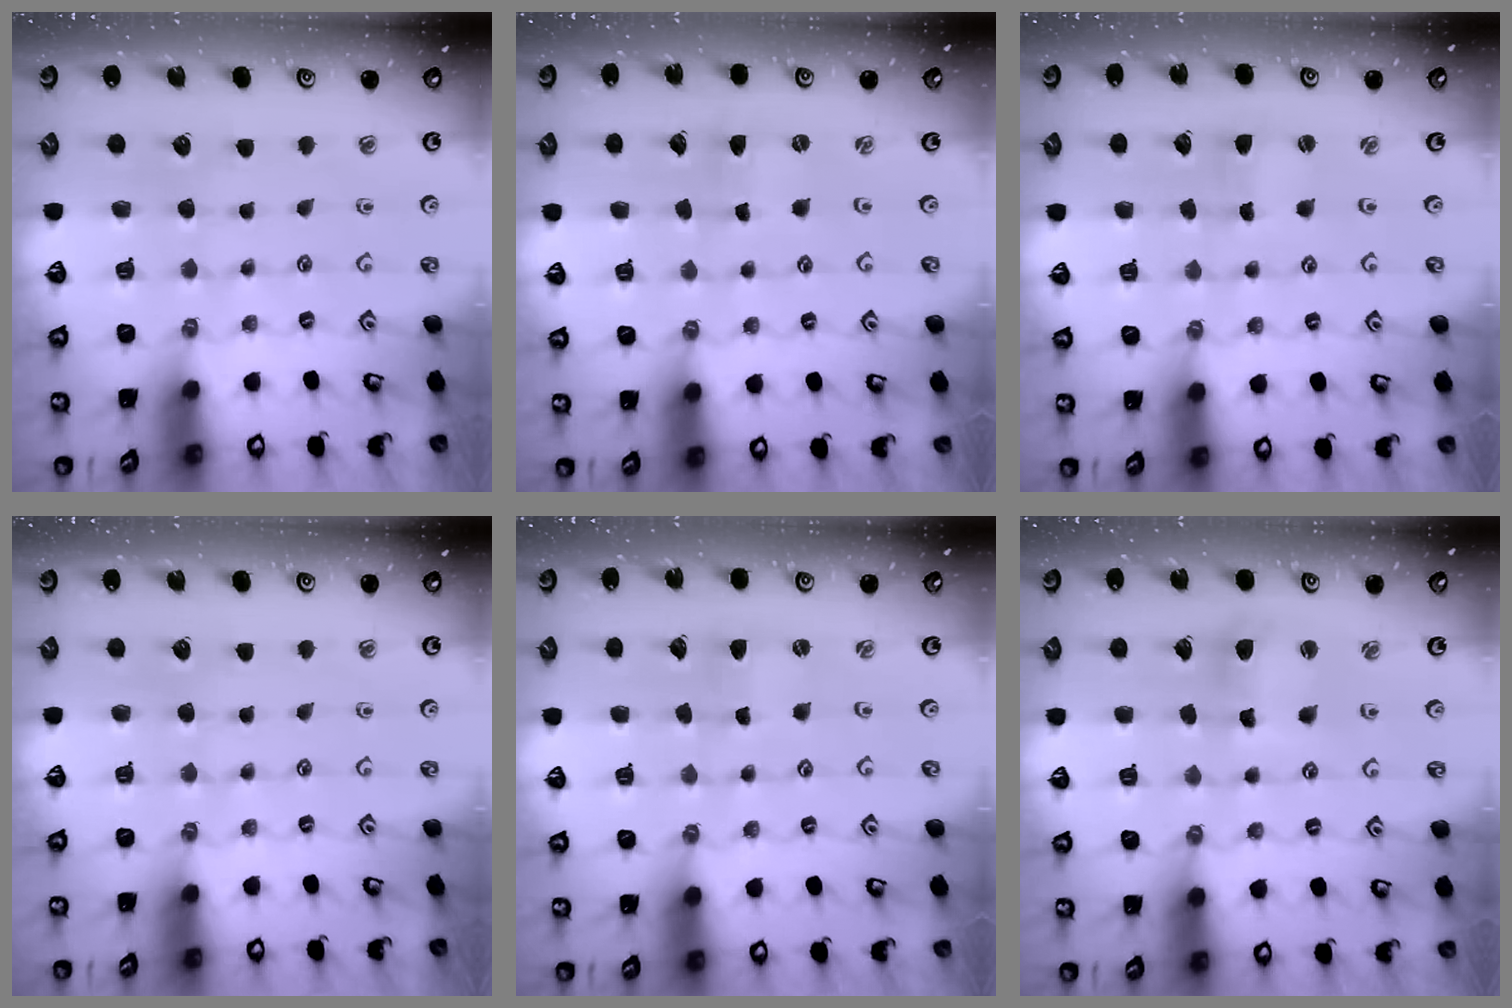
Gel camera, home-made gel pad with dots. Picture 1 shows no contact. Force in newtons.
{"total": 0.0}
{"total": 0.9, "press": 0.9, "slide": 0.0}
{"total": 0.0}
{"total": 0.7, "press": 0.7, "slide": 0.1}
{"total": 5.7, "press": 5.6, "slide": 0.8}